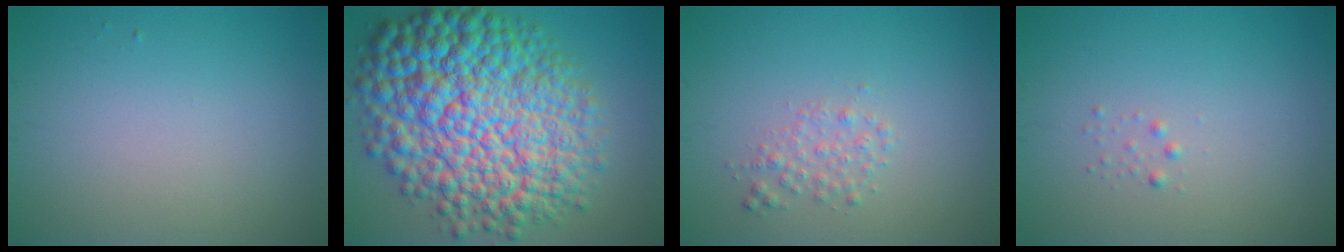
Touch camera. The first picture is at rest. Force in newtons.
{"total": 16.5, "press": 16.5, "slide": 0.2}
{"total": 1.6, "press": 1.6, "slide": 0.1}
{"total": 0.6, "press": 0.6, "slide": 0.0}